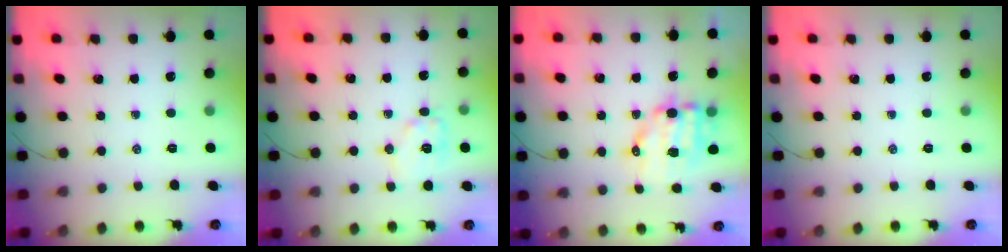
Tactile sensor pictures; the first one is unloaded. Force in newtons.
{"total": 9.1, "press": 9.1, "slide": 0.4}
{"total": 10.1, "press": 9.9, "slide": 2.2}
{"total": 0.0}